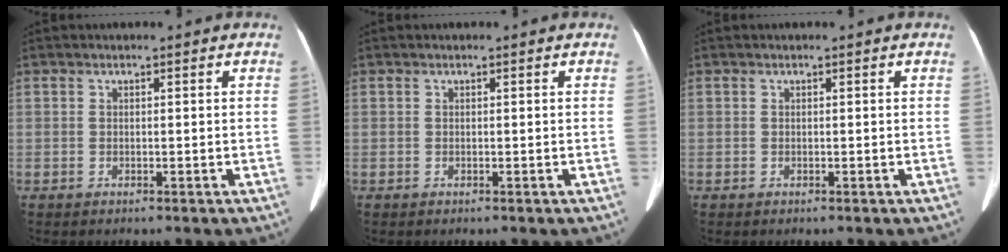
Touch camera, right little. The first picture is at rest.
{"total": 0.0}
{"total": 0.0}